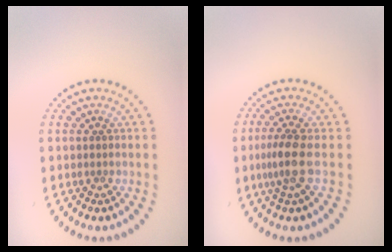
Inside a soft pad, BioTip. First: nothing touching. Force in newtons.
{"total": 2.8, "press": 2.2, "slide": 1.6}